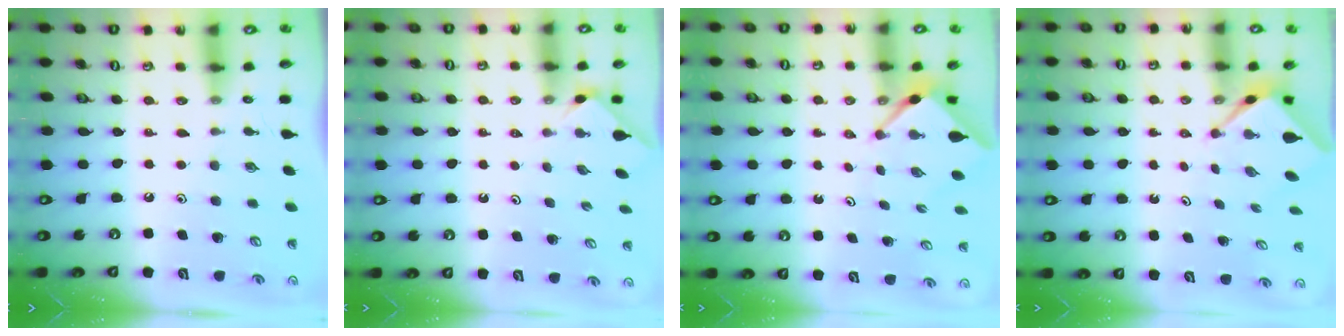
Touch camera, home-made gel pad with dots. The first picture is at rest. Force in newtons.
{"total": 2.1, "press": 2.1, "slide": 0.4}
{"total": 3.0, "press": 3.0, "slide": 0.3}
{"total": 2.7, "press": 2.7, "slide": 0.1}